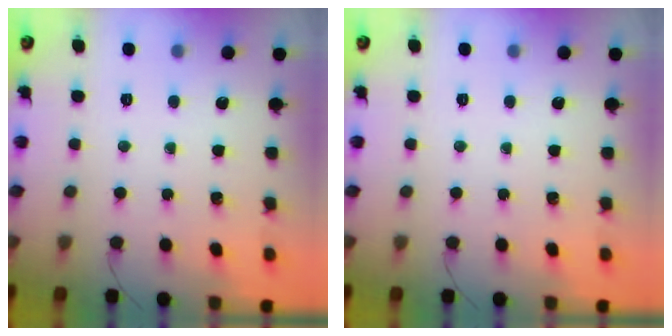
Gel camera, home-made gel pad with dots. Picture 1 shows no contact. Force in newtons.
{"total": 0.0}